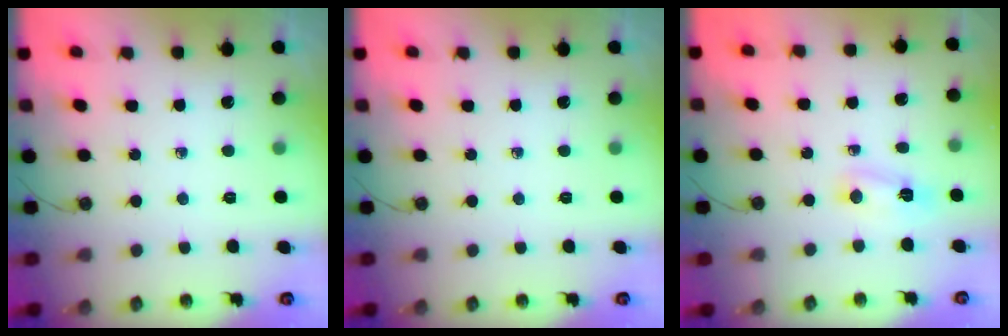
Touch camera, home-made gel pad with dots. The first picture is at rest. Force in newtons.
{"total": 0.0}
{"total": 3.2, "press": 2.7, "slide": 1.6}